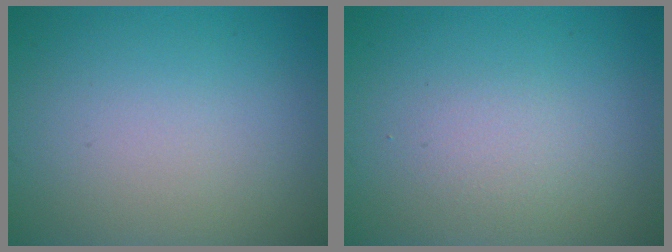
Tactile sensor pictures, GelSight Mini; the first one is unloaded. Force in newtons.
{"total": 1.3, "press": 1.3, "slide": 0.0}